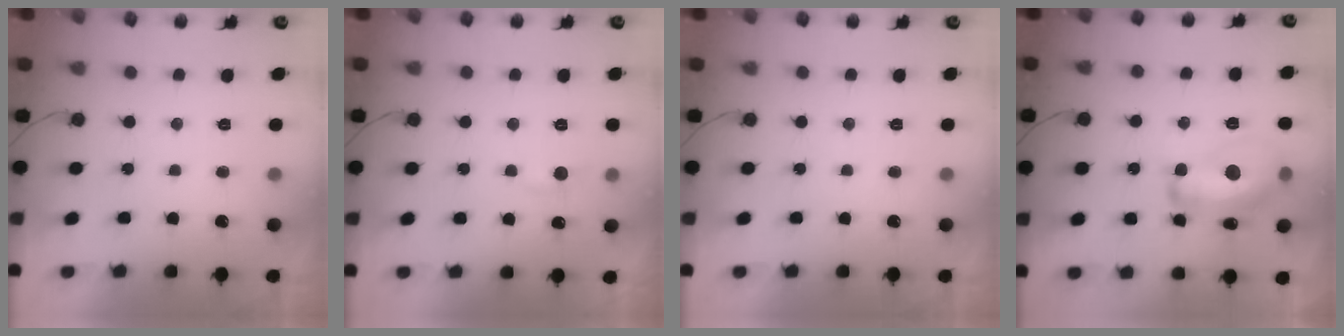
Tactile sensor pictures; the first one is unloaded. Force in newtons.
{"total": 3.6, "press": 3.6, "slide": 0.5}
{"total": 0.0}
{"total": 15.1, "press": 15.1, "slide": 0.9}